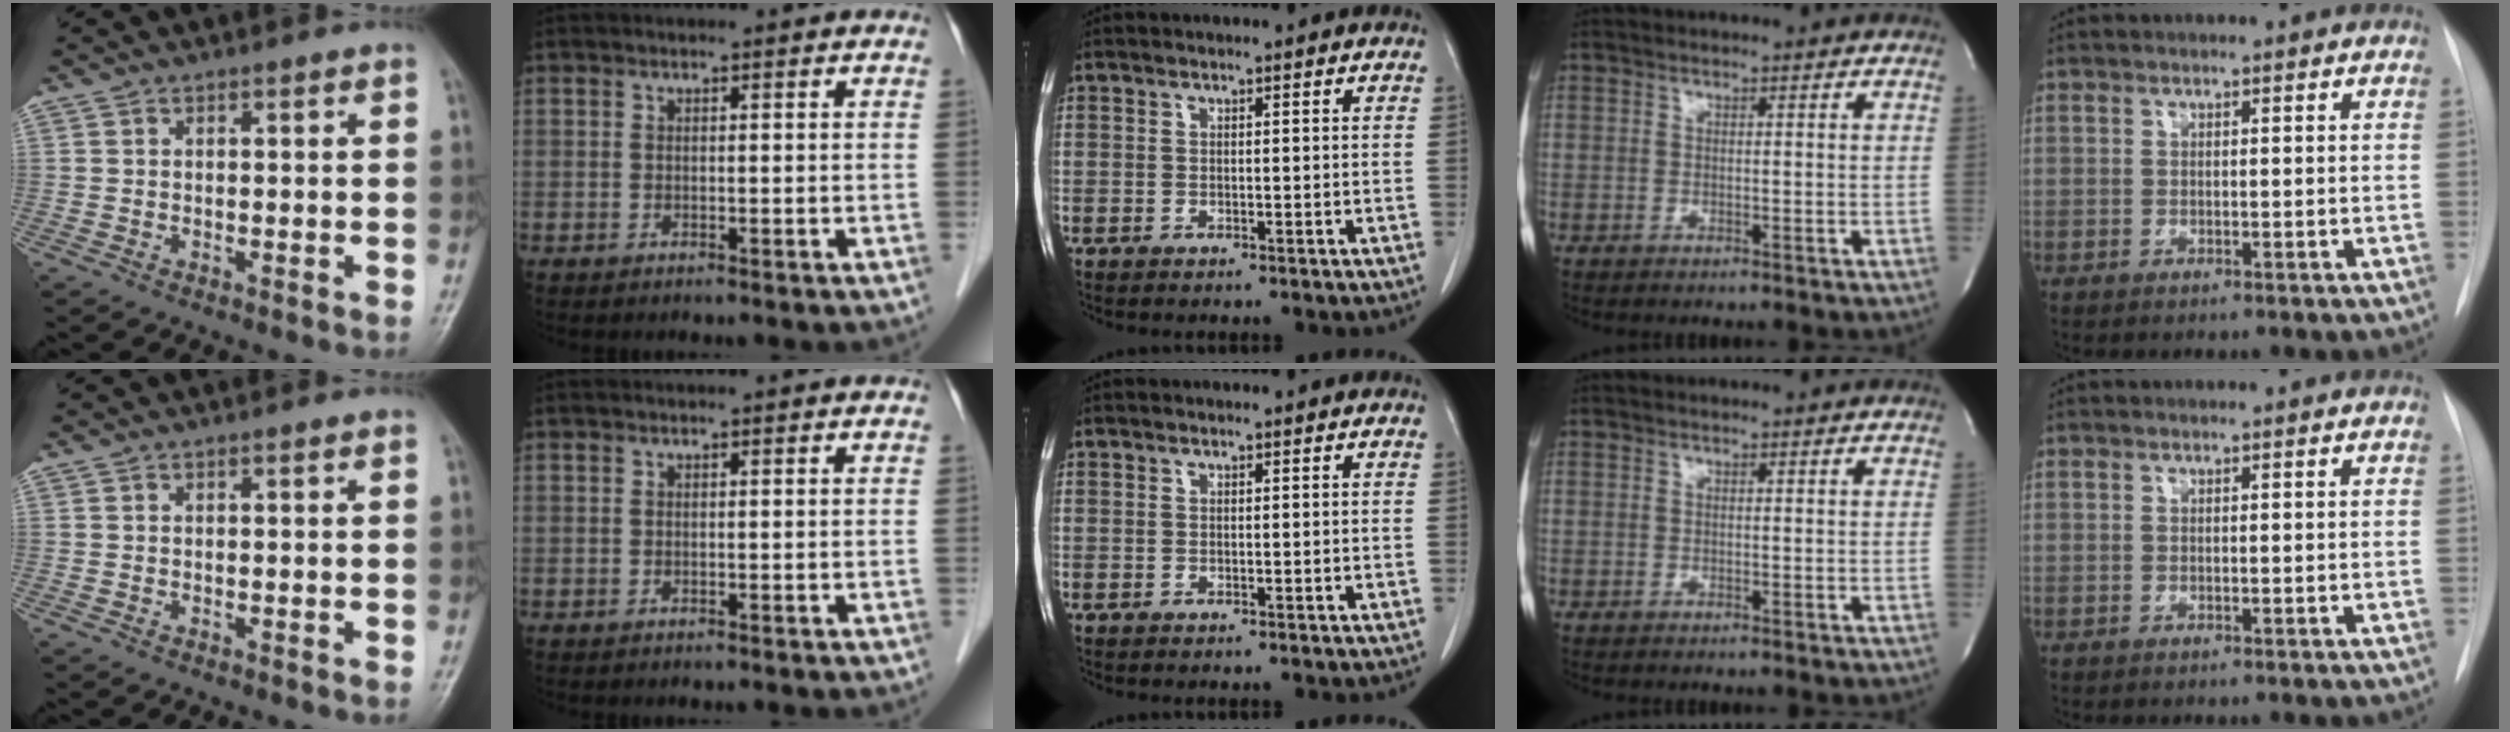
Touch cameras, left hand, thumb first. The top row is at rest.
{}